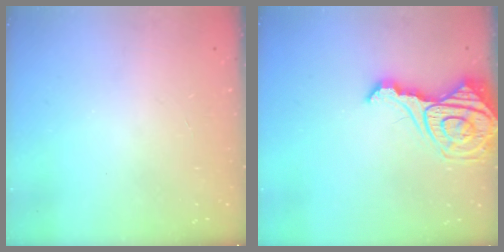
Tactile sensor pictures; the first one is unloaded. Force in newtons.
{"total": 15.7, "press": 15.6, "slide": 1.6}